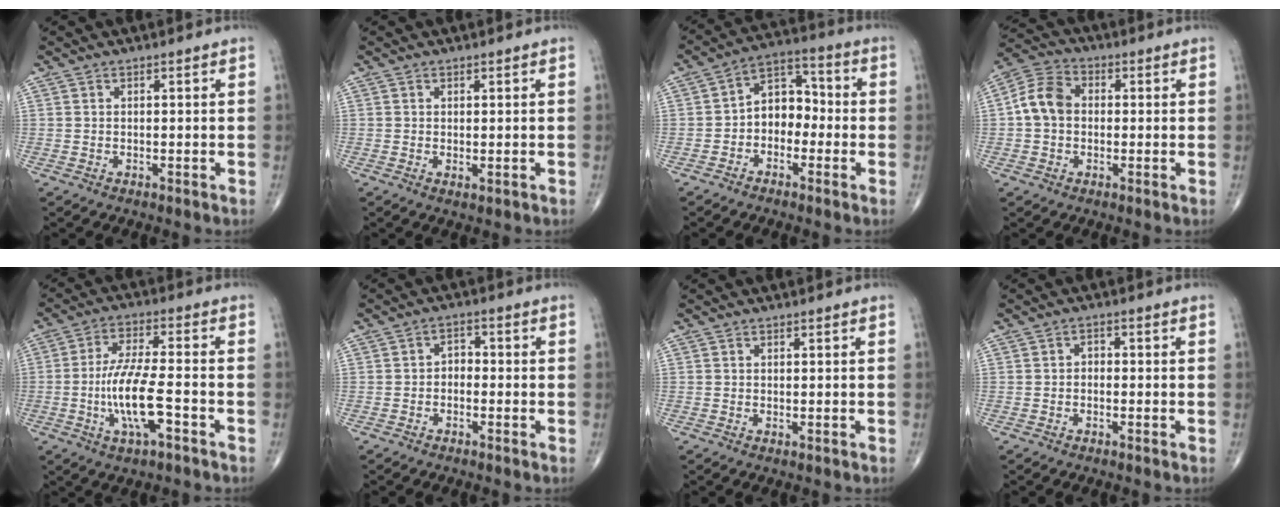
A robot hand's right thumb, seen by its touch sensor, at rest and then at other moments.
{"total": 1.0, "force": [0.0, 0.5, 0.9], "torque": [-0.019, -0.006, 0.001]}
{"total": 8.1, "force": [-1.8, 6.0, 5.1], "torque": [-0.049, 0.041, -0.049]}
{"total": 8.0, "force": [0.0, 6.2, 4.9], "torque": [-0.087, 0.026, -0.012]}
{"total": 11.1, "force": [-3.4, 3.0, 10.1], "torque": [-0.207, 0.016, -0.062]}
{"total": 2.5, "force": [-0.9, 1.9, 1.5], "torque": [-0.008, 0.017, -0.026]}
{"total": 0.0}
{"total": 1.4, "force": [-0.5, 1.1, 0.8], "torque": [-0.001, 0.007, -0.015]}